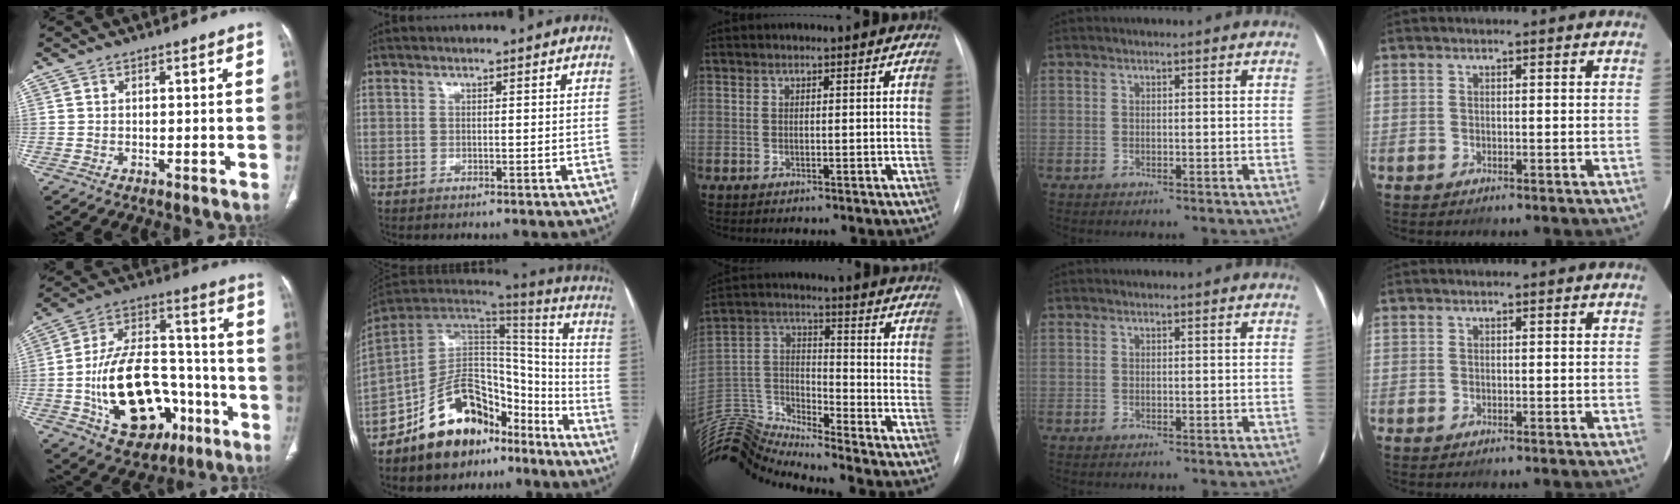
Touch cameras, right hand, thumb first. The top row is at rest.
{"thumb": {"total": 24.1, "force": [-7.7, 14.7, 17.5], "torque": [-0.280, 0.052, -0.103]}, "index": {"total": 18.8, "force": [-12.1, 10.3, 10.0], "torque": [-0.161, 0.054, -0.196]}, "middle": {"total": 14.3, "force": [-14.0, -0.8, 2.6], "torque": [-0.065, 0.040, -0.271]}}